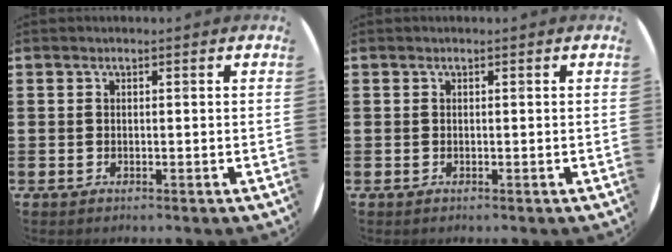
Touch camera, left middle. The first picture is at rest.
{"total": 0.0}